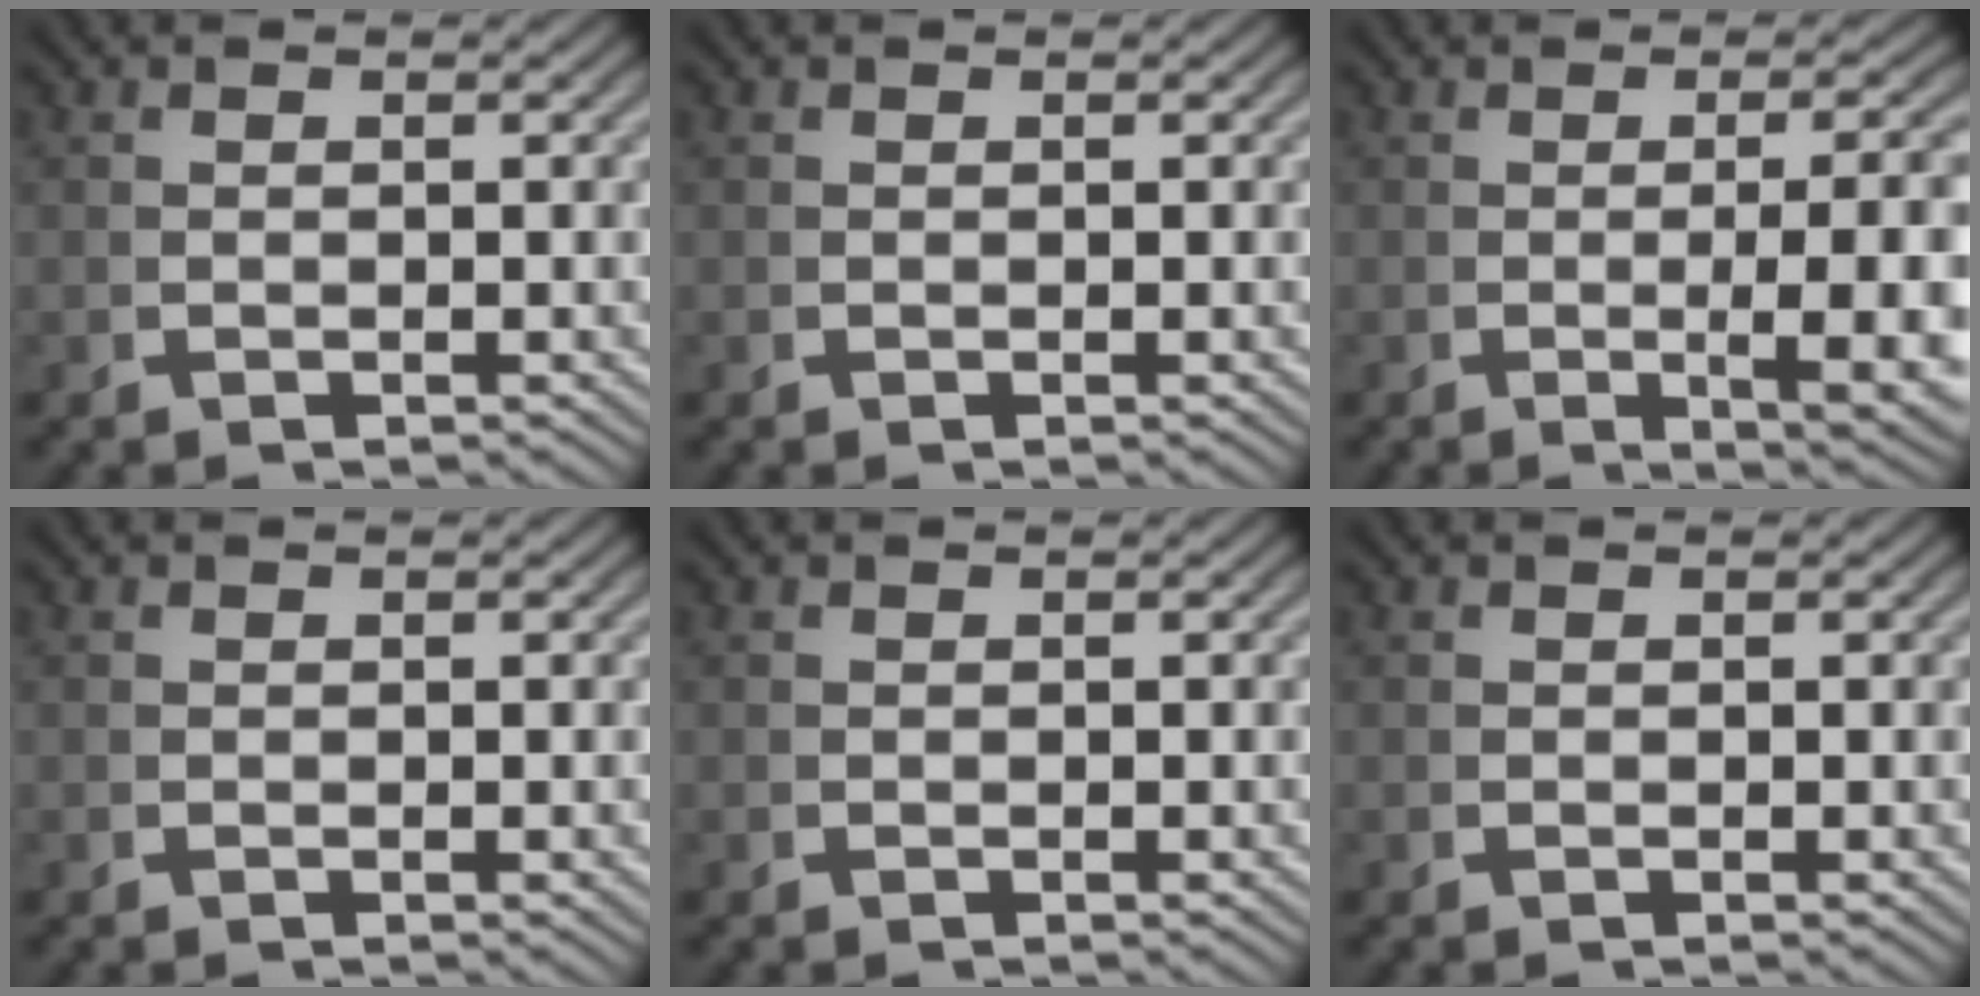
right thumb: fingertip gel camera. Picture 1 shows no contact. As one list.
[{"total": 0.0}, {"total": 7.2, "force": [-1.3, 2.2, 6.7], "torque": [-0.107, -0.007, -0.012]}, {"total": 0.0}, {"total": 0.0}, {"total": 0.0}]